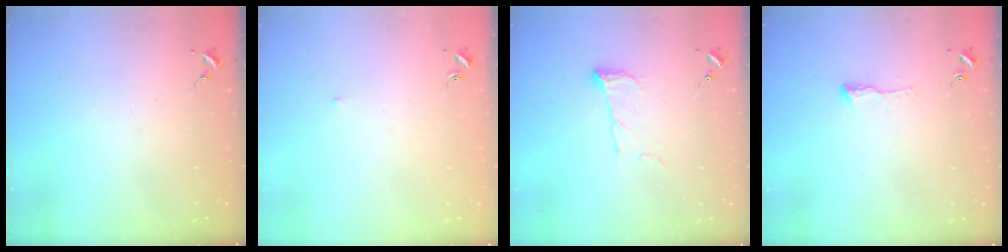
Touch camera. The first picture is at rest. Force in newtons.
{"total": 2.0, "press": 1.9, "slide": 0.4}
{"total": 7.7, "press": 7.7, "slide": 0.1}
{"total": 4.8, "press": 4.7, "slide": 0.9}